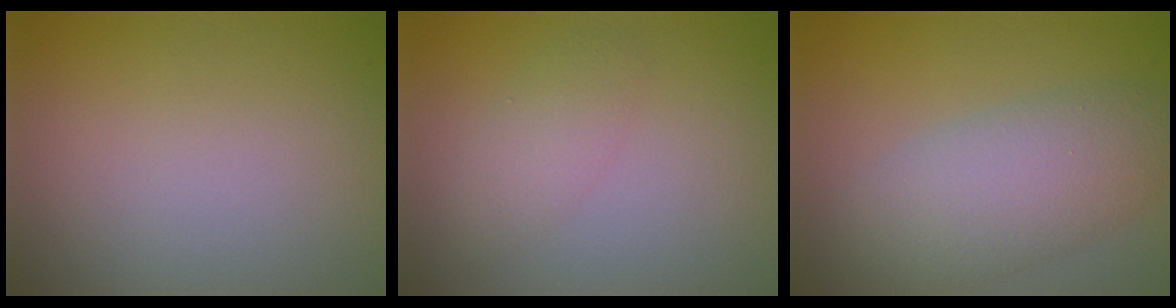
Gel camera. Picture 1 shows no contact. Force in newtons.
{"total": 2.1, "press": 2.1, "slide": 0.1}
{"total": 5.5, "press": 5.5, "slide": 0.2}